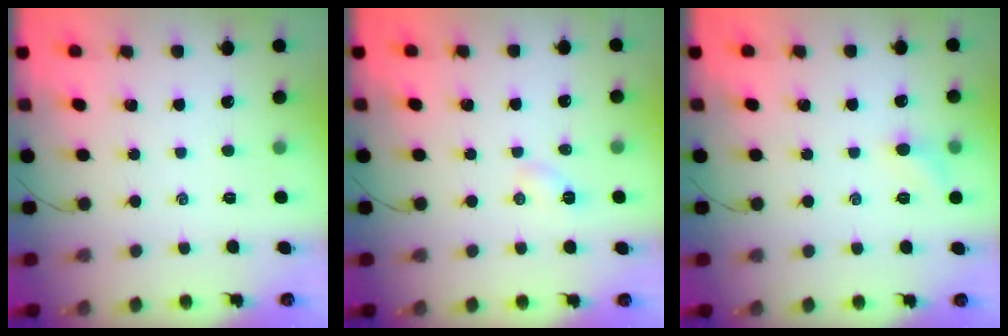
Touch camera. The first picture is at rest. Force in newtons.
{"total": 3.2, "press": 3.0, "slide": 0.9}
{"total": 5.7, "press": 5.5, "slide": 1.7}